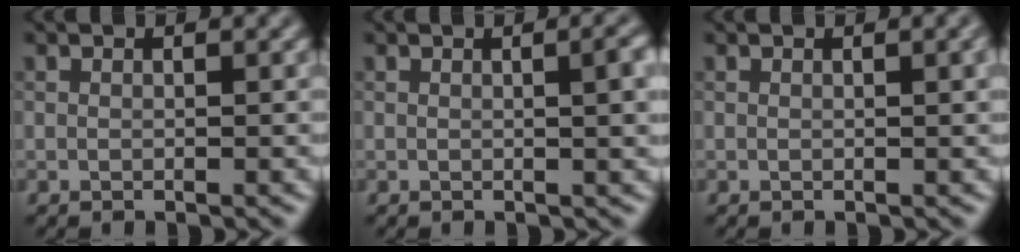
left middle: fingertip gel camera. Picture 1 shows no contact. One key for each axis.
{"total": 3.6, "fx": 0.4, "fy": 1.1, "fz": 3.4, "tx": -0.034, "ty": 0.009, "tz": 0.002}
{"total": 1.8, "fx": 0.4, "fy": 0.5, "fz": 1.7, "tx": -0.018, "ty": 0.005, "tz": 0.004}